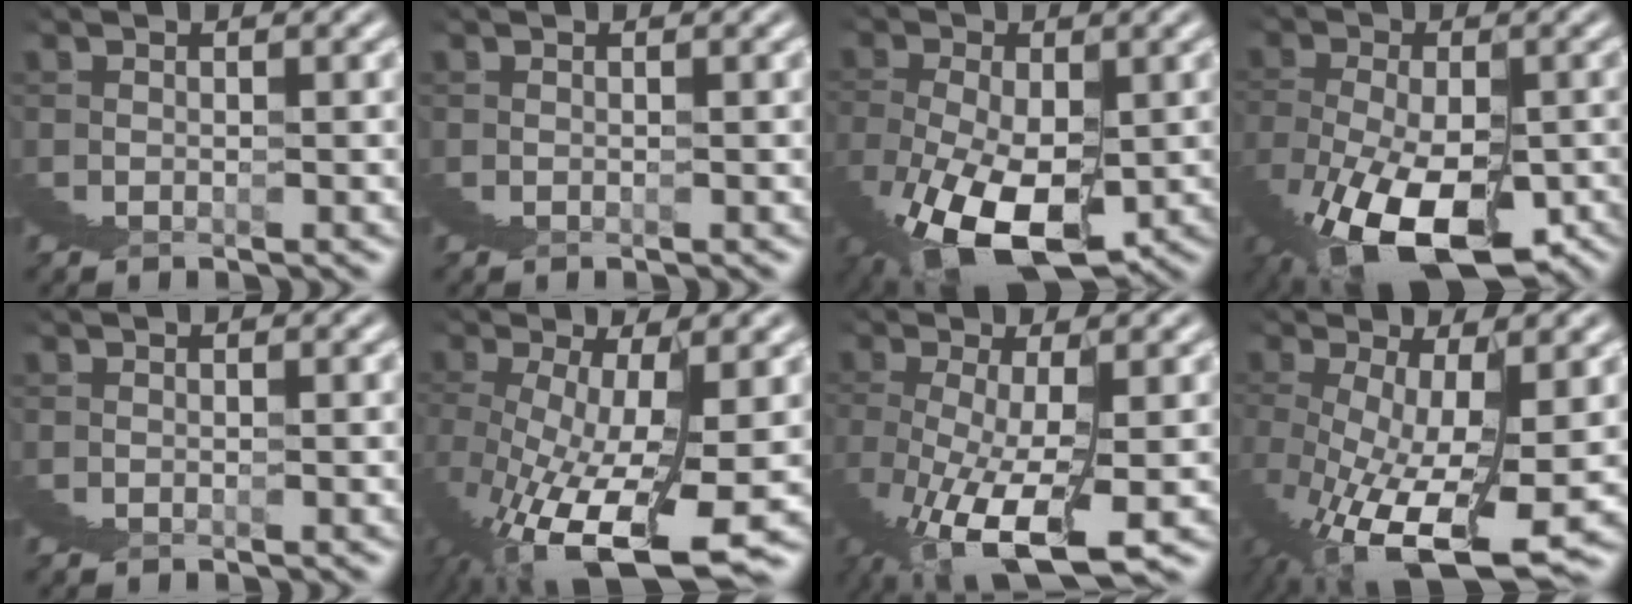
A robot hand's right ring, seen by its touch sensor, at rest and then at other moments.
{"total": 0.0}
{"total": 8.4, "force": [-2.7, 4.3, 6.7], "torque": [-0.120, -0.032, -0.024]}
{"total": 8.8, "force": [-2.9, 3.8, 7.3], "torque": [-0.130, -0.022, -0.031]}
{"total": 0.0}
{"total": 7.0, "force": [-1.0, 1.2, 6.8], "torque": [-0.122, -0.015, 0.003]}
{"total": 5.5, "force": [-0.6, 0.7, 5.4], "torque": [-0.090, -0.001, 0.001]}
{"total": 6.3, "force": [-0.5, 0.9, 6.2], "torque": [-0.108, -0.011, 0.007]}